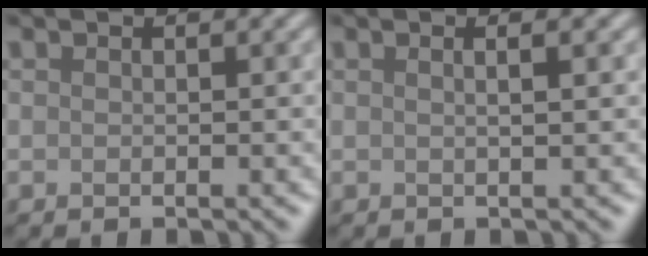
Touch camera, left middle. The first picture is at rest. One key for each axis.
{"total": 2.1, "fx": 0.8, "fy": 0.8, "fz": 1.7, "tx": -0.009, "ty": 0.001, "tz": -0.007}